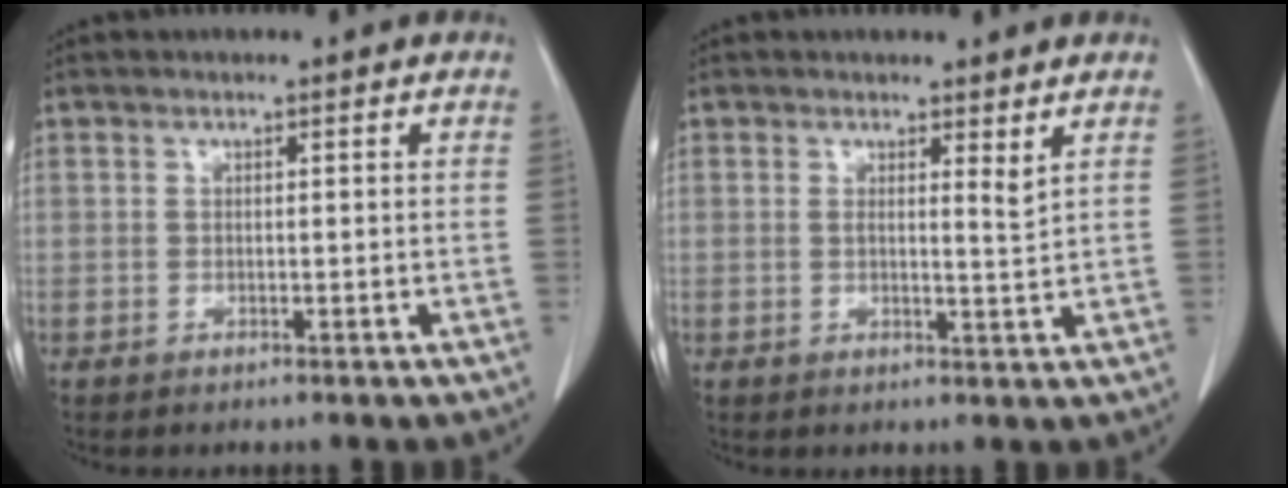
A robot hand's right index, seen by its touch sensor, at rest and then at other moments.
{"total": 1.8, "force": [1.3, -0.1, 1.3], "torque": [-0.021, -0.011, 0.018]}